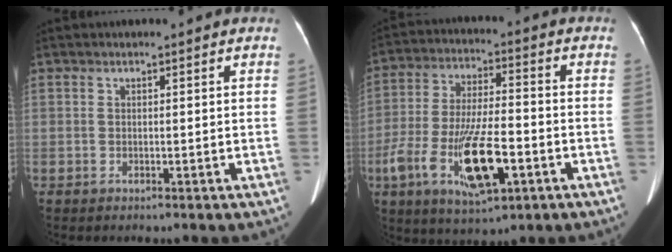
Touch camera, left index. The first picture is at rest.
{"total": 14.4, "force": [-5.3, 4.1, 12.8], "torque": [-0.256, -0.009, -0.086]}